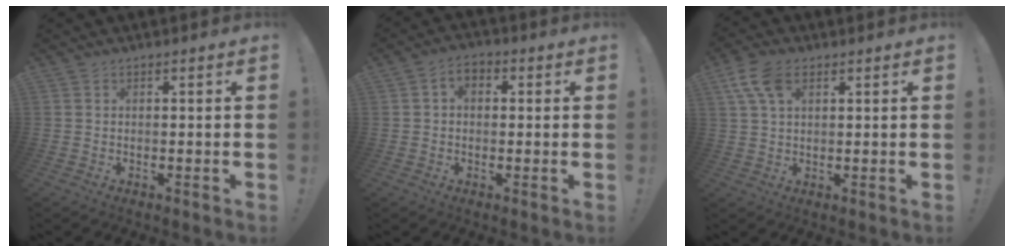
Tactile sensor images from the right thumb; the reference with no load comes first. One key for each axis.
{"total": 4.0, "fx": 0.1, "fy": 3.1, "fz": 2.5, "tx": -0.038, "ty": 0.006, "tz": 0.000}
{"total": 8.6, "fx": 3.9, "fy": 4.7, "fz": 6.0, "tx": -0.113, "ty": -0.001, "tz": 0.076}